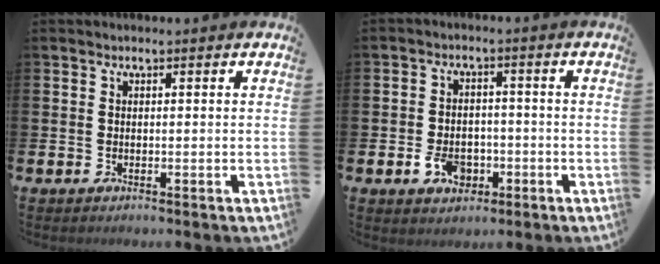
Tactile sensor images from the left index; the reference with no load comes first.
{"total": 4.4, "force": [-2.0, 3.1, 2.5], "torque": [-0.044, 0.003, -0.041]}